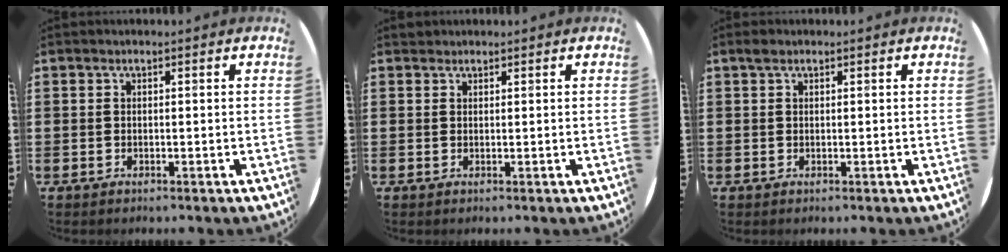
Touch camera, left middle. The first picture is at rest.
{"total": 0.6, "force": [0.6, 0.2, -0.1], "torque": [0.002, 0.004, 0.012]}
{"total": 0.7, "force": [0.5, 0.4, 0.3], "torque": [0.001, 0.000, 0.008]}